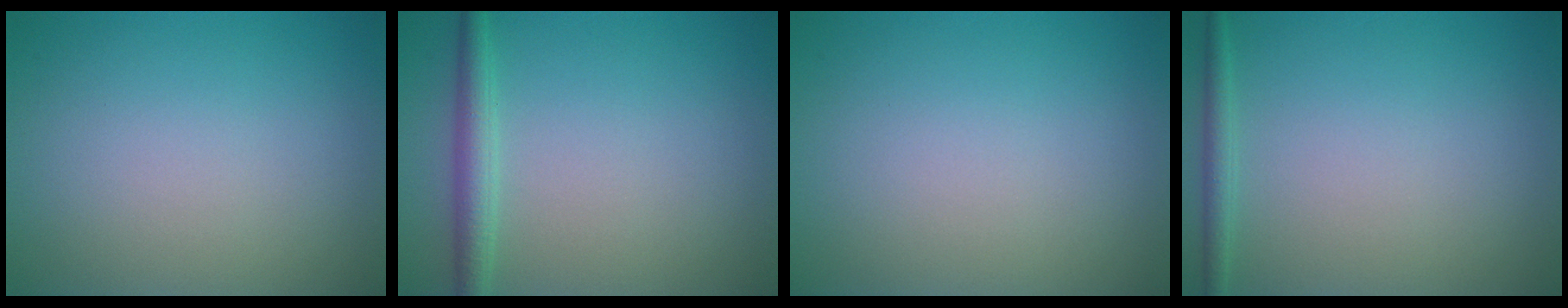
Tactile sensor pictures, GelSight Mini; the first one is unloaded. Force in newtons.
{"total": 2.4, "press": 2.4, "slide": 0.1}
{"total": 0.0}
{"total": 1.4, "press": 1.4, "slide": 0.1}